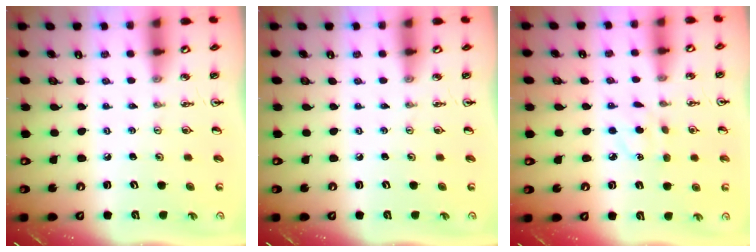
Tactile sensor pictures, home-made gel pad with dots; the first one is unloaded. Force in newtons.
{"total": 0.0}
{"total": 3.9, "press": 3.9, "slide": 0.5}